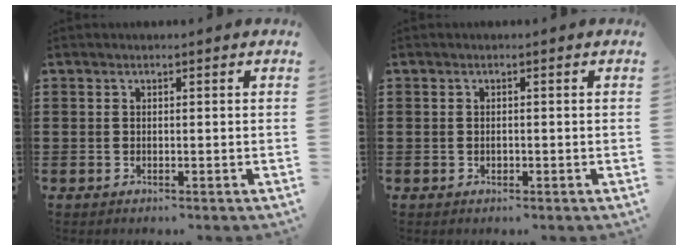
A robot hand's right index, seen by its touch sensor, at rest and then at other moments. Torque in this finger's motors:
{"motor_torque": [-0.22, 0.52, 0.00, 0.00]}